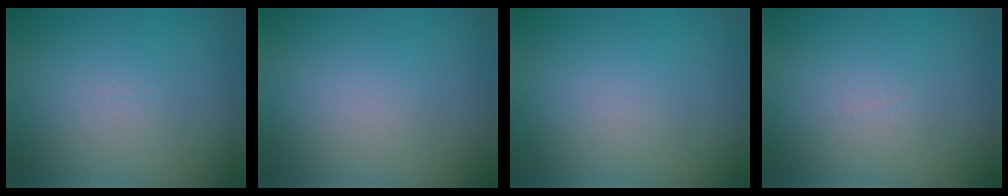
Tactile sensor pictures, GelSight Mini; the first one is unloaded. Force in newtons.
{"total": 0.0}
{"total": 0.0}
{"total": 0.0}